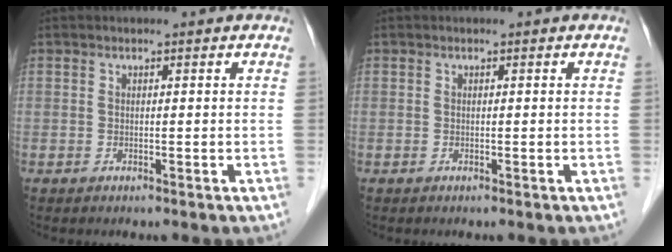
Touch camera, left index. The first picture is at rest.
{"total": 0.0}